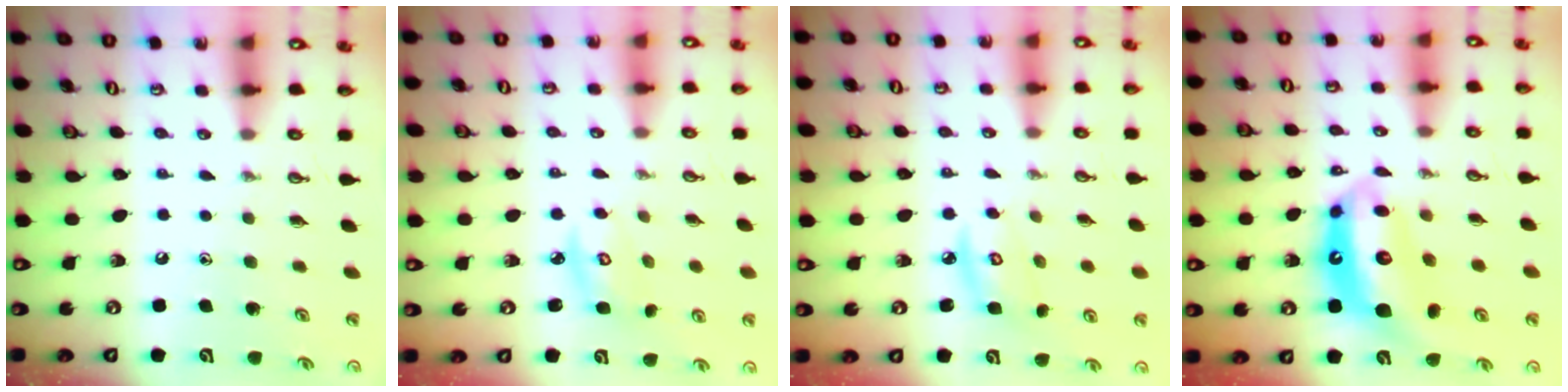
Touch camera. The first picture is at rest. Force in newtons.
{"total": 4.9, "press": 4.9, "slide": 0.3}
{"total": 5.1, "press": 5.1, "slide": 0.3}
{"total": 14.1, "press": 14.0, "slide": 1.7}